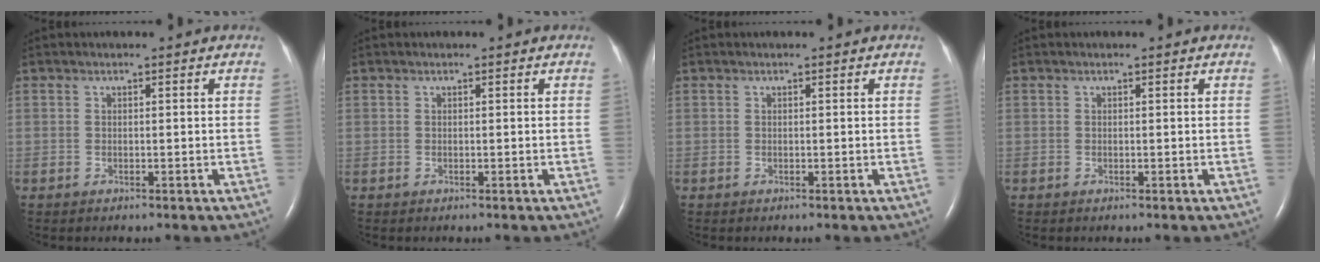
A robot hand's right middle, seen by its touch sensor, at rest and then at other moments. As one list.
[{"total": 0.0}, {"total": 0.0}, {"total": 0.0}]